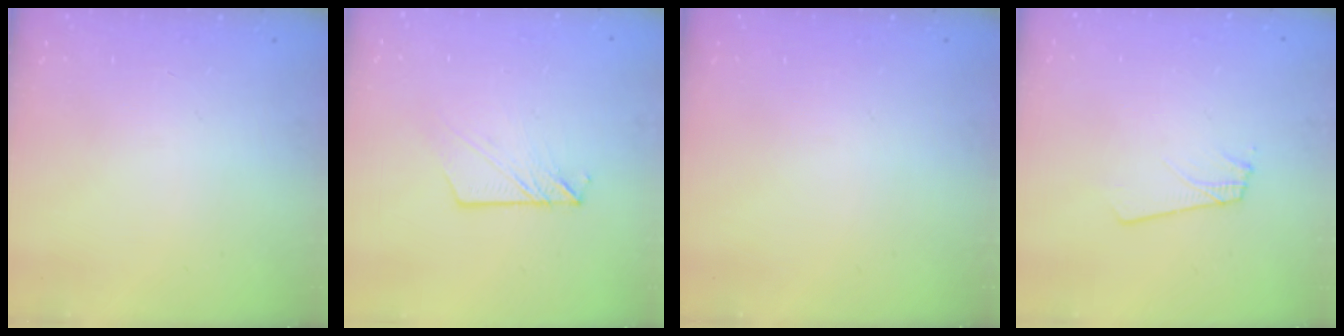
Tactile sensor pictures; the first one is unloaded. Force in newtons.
{"total": 6.3, "press": 6.3, "slide": 0.2}
{"total": 0.0}
{"total": 1.8, "press": 1.8, "slide": 0.1}